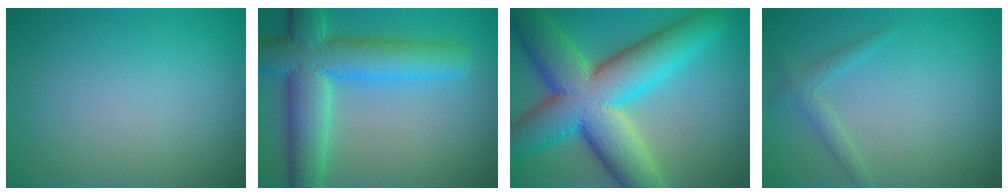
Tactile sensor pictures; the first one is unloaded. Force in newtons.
{"total": 9.5, "press": 9.4, "slide": 0.4}
{"total": 14.5, "press": 14.5, "slide": 0.6}
{"total": 1.5, "press": 1.5, "slide": 0.1}